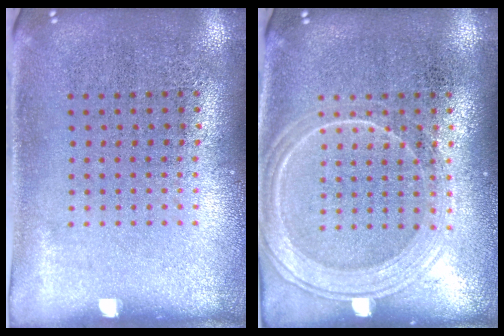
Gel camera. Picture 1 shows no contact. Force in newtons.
{"total": 2.6, "press": 2.5, "slide": 0.6}